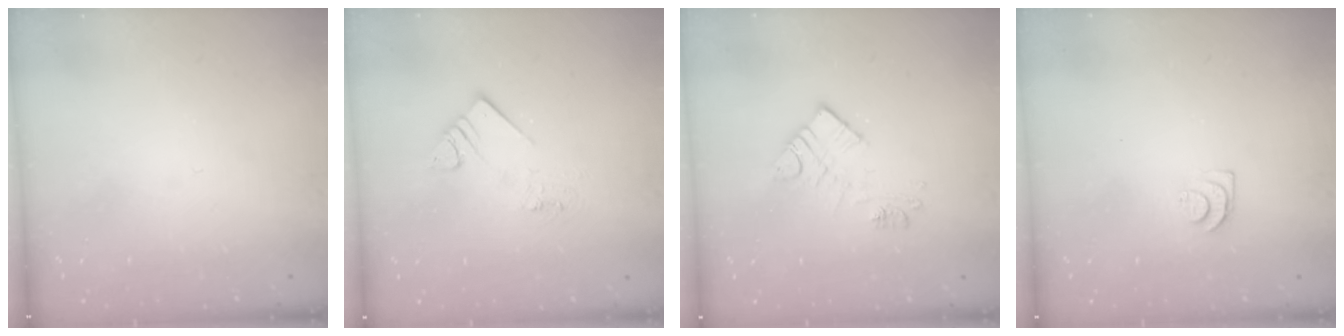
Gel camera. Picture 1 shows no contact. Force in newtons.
{"total": 6.3, "press": 6.3, "slide": 0.3}
{"total": 9.8, "press": 9.8, "slide": 0.7}
{"total": 4.8, "press": 4.7, "slide": 0.6}